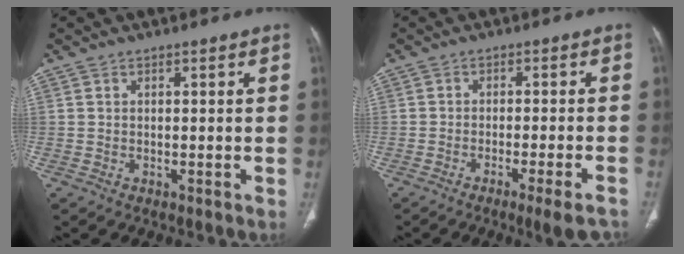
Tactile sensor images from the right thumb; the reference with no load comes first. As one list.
[{"total": 7.0, "force": [-4.9, 0.5, 4.9], "torque": [-0.063, 0.009, -0.068]}]